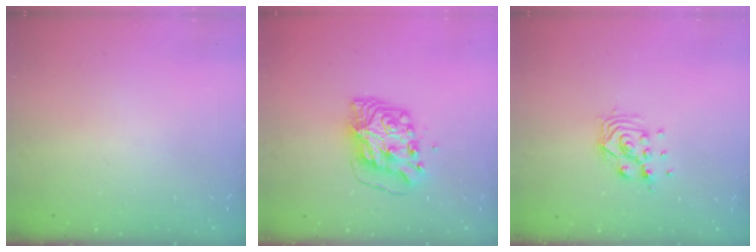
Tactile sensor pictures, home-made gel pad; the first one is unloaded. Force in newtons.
{"total": 8.3, "press": 8.3, "slide": 0.9}
{"total": 7.8, "press": 7.8, "slide": 0.6}